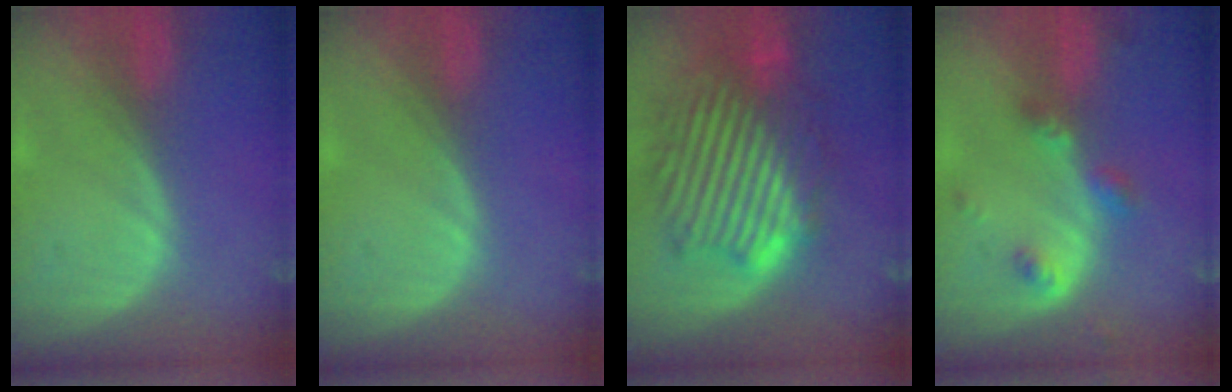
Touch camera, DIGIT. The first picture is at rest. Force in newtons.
{"total": 0.0}
{"total": 13.2, "press": 13.2, "slide": 1.1}
{"total": 4.5, "press": 4.1, "slide": 1.9}